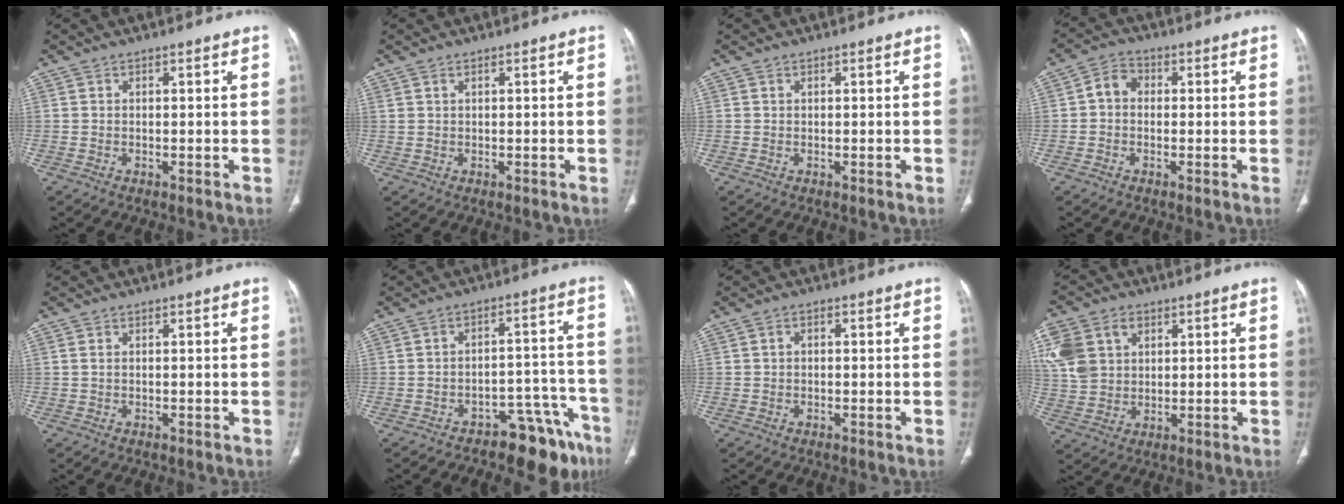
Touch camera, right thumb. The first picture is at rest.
{"total": 0.8, "force": [0.6, 0.3, 0.5], "torque": [-0.010, 0.003, 0.015]}
{"total": 0.0}
{"total": 4.1, "force": [-0.1, 3.3, 2.4], "torque": [-0.033, 0.013, -0.014]}
{"total": 0.6, "force": [0.2, 0.3, 0.5], "torque": [-0.013, 0.008, 0.006]}
{"total": 10.4, "force": [-8.0, 4.8, 4.7], "torque": [-0.018, 0.094, -0.112]}
{"total": 1.0, "force": [0.1, 0.7, 0.6], "torque": [-0.008, 0.004, -0.001]}
{"total": 14.3, "force": [4.9, 11.0, 7.7], "torque": [-0.176, 0.006, 0.098]}